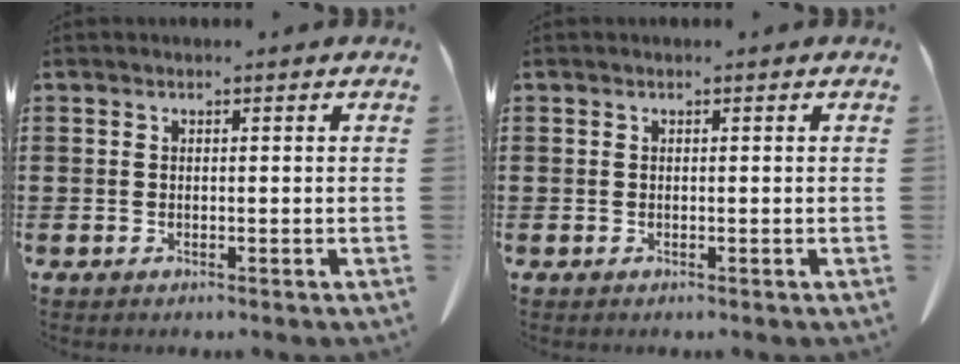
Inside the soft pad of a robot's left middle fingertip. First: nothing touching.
{"total": 0.0}